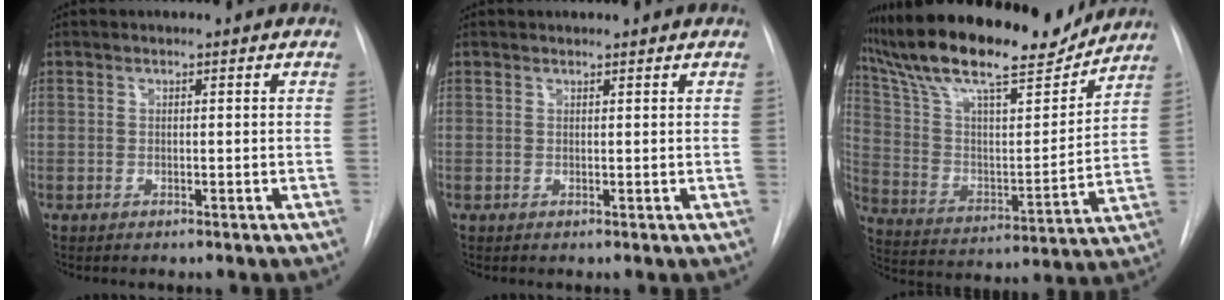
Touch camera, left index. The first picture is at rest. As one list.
[{"total": 1.8, "force": [1.8, 0.4, 0.3], "torque": [-0.008, 0.019, 0.026]}, {"total": 23.1, "force": [19.8, 4.4, 11.0], "torque": [-0.201, 0.005, 0.322]}]